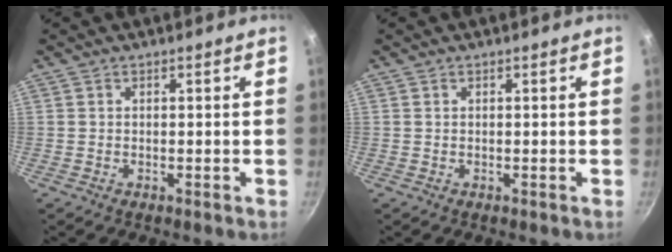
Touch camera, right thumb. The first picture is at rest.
{"total": 0.0}